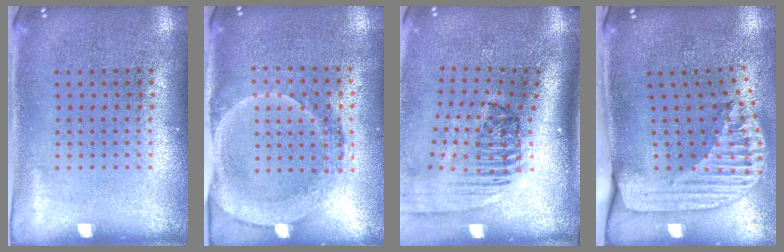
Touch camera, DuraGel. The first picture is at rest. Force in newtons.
{"total": 1.8, "press": 1.6, "slide": 0.7}
{"total": 2.3, "press": 1.6, "slide": 1.7}
{"total": 2.5, "press": 1.8, "slide": 1.8}